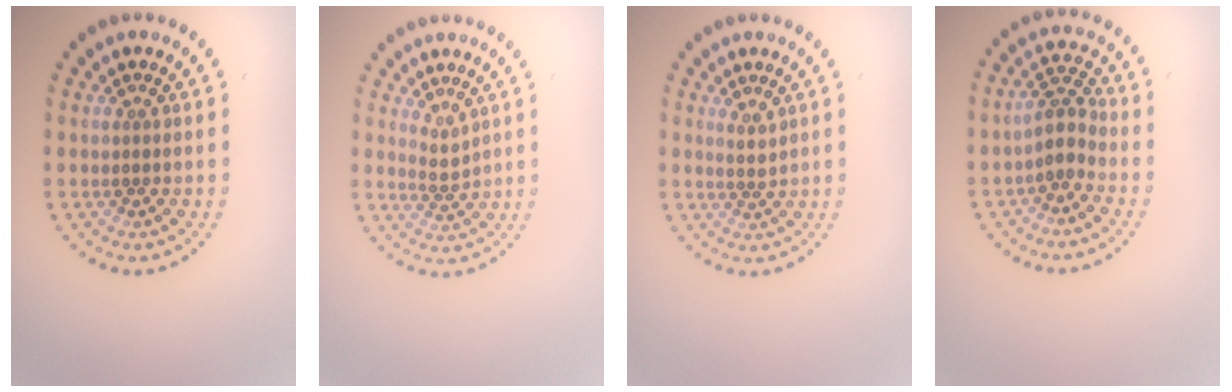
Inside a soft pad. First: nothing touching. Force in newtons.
{"total": 1.4, "press": 1.0, "slide": 1.1}
{"total": 1.4, "press": 1.1, "slide": 1.0}
{"total": 2.3, "press": 1.9, "slide": 1.4}